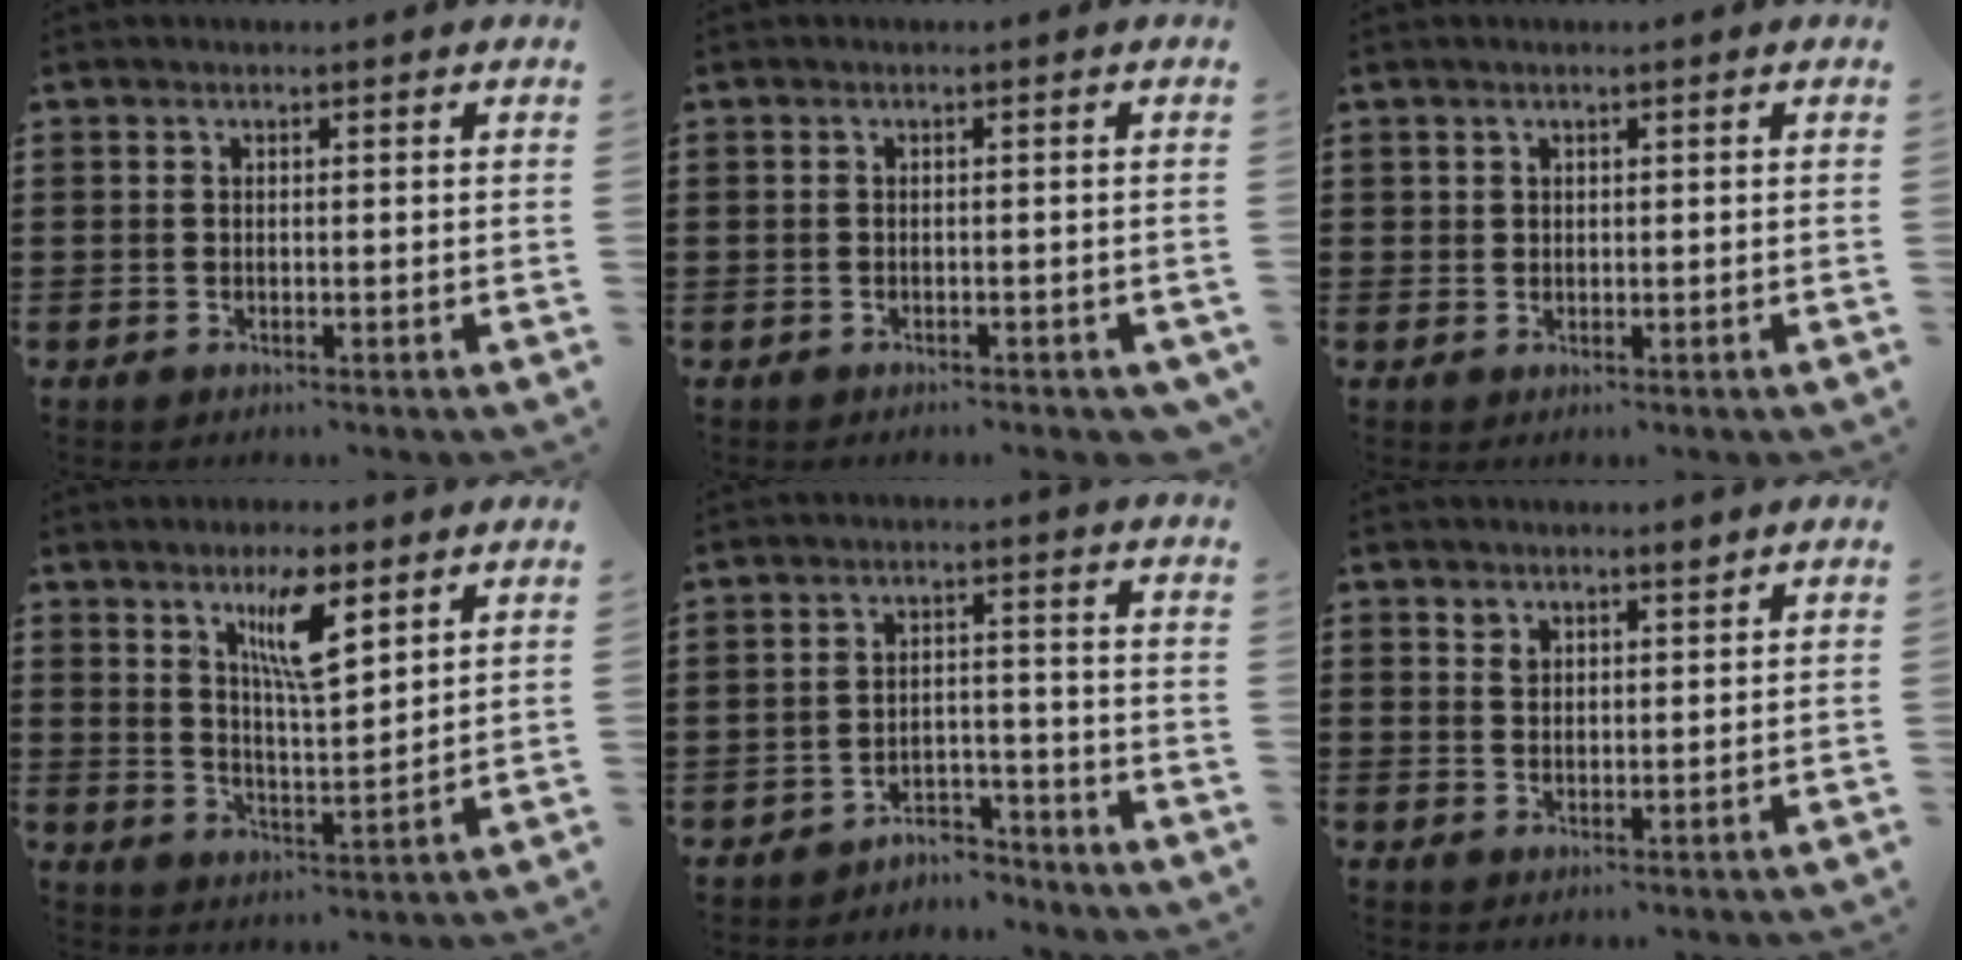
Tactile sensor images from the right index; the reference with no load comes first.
{"total": 0.6, "force": [-0.6, 0.2, 0.1], "torque": [-0.004, 0.000, -0.013]}
{"total": 0.8, "force": [0.5, 0.6, 0.1], "torque": [-0.004, 0.000, 0.010]}
{"total": 8.0, "force": [4.6, 1.8, 6.3], "torque": [-0.110, -0.005, 0.073]}
{"total": 4.0, "force": [-3.9, 1.0, 0.4], "torque": [-0.012, 0.009, -0.079]}
{"total": 2.0, "force": [1.8, 0.8, 0.3], "torque": [-0.010, 0.002, 0.034]}